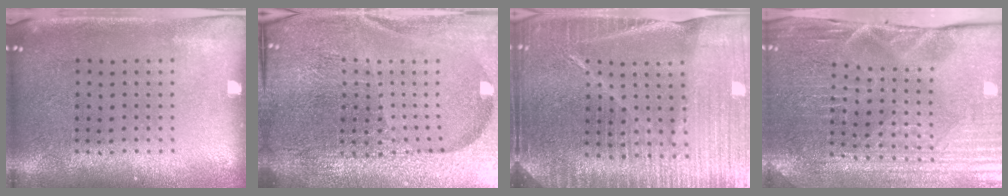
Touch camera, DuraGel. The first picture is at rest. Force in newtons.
{"total": 6.8, "press": 5.9, "slide": 3.4}
{"total": 5.0, "press": 4.5, "slide": 2.2}
{"total": 3.9, "press": 3.9, "slide": 0.4}